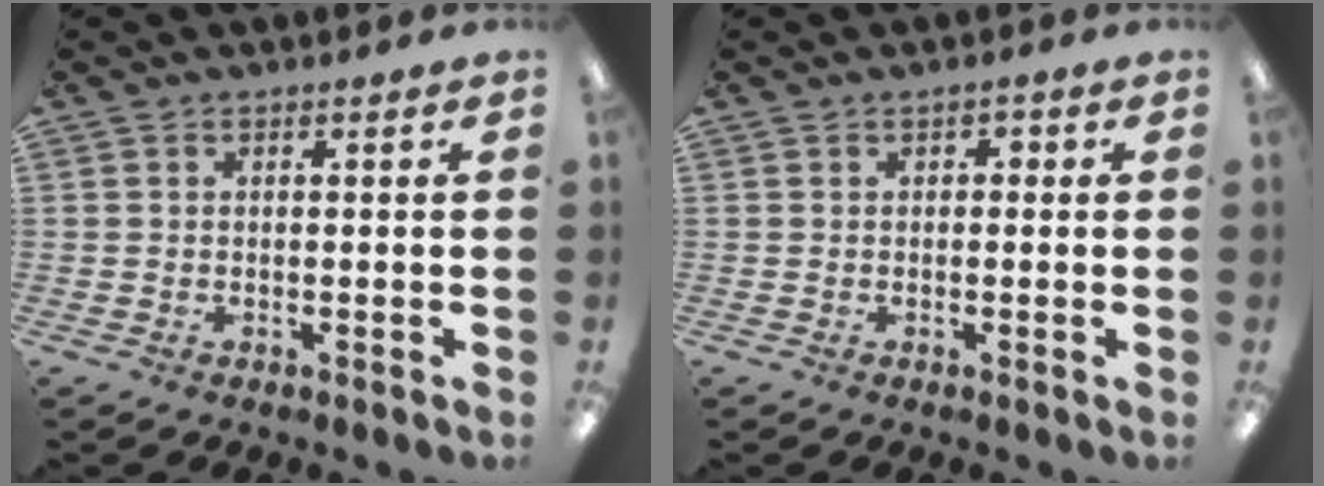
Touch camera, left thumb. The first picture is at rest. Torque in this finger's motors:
{"motor_torque": [-0.18, 0.23, -0.18, 0.12, -0.03]}